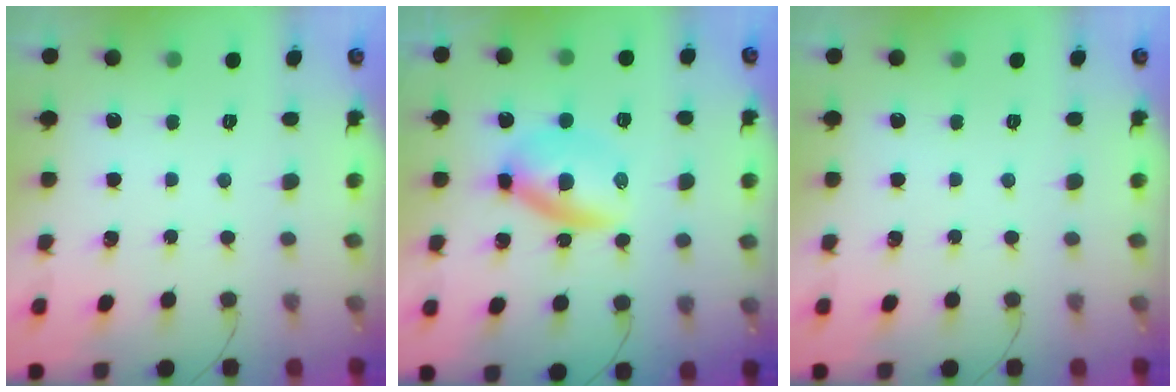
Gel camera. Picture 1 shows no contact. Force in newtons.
{"total": 5.9, "press": 5.8, "slide": 0.9}
{"total": 0.0}